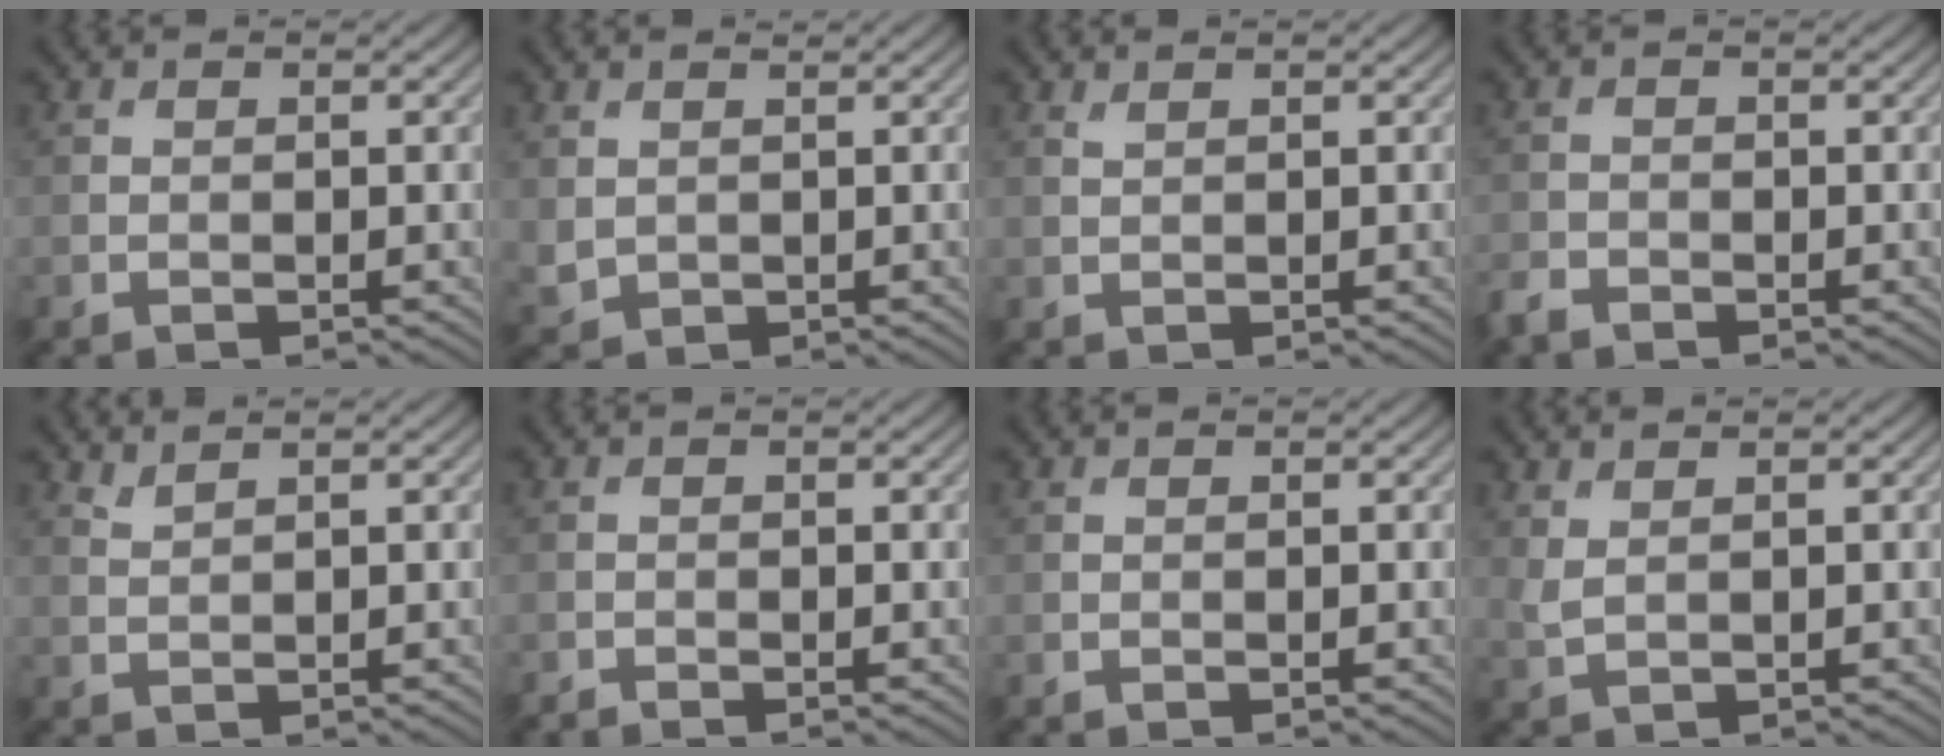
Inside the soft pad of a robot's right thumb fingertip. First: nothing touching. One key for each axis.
{"total": 2.0, "fx": 1.0, "fy": 1.5, "fz": 0.8, "tx": -0.026, "ty": -0.003, "tz": 0.024}
{"total": 0.6, "fx": 0.6, "fy": 0.1, "fz": 0.3, "tx": -0.008, "ty": 0.001, "tz": 0.014}
{"total": 1.7, "fx": -1.4, "fy": 0.7, "fz": 0.5, "tx": -0.013, "ty": -0.004, "tz": -0.036}
{"total": 1.4, "fx": 1.3, "fy": 0.1, "fz": 0.5, "tx": -0.015, "ty": 0.004, "tz": 0.030}
{"total": 0.6, "fx": -0.6, "fy": 0.0, "fz": 0.0, "tx": 0.002, "ty": -0.001, "tz": -0.014}
{"total": 0.0}
{"total": 1.6, "fx": 1.0, "fy": 0.4, "fz": 1.1, "tx": -0.033, "ty": 0.000, "tz": 0.025}